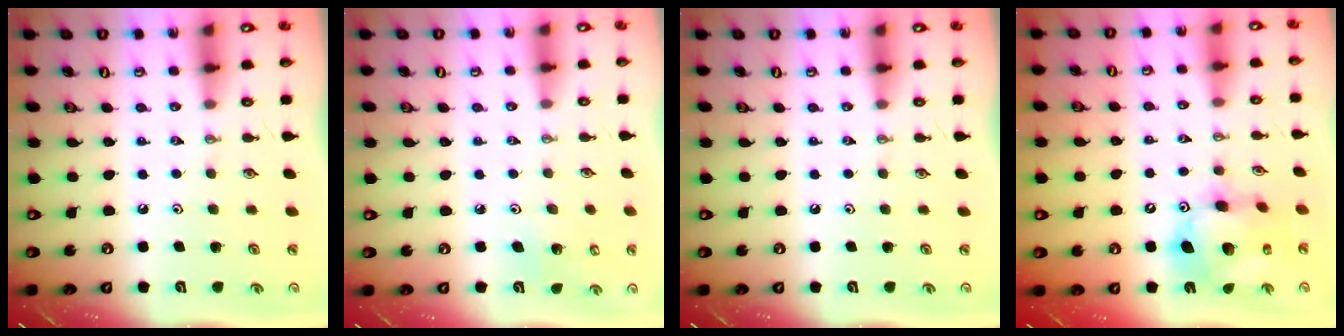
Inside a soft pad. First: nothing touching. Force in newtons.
{"total": 3.7, "press": 3.7, "slide": 0.4}
{"total": 0.0}
{"total": 14.8, "press": 14.7, "slide": 1.3}